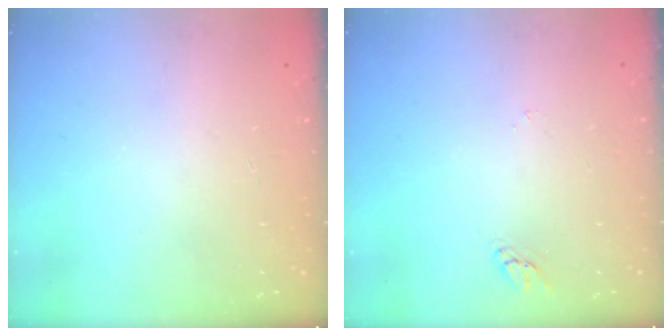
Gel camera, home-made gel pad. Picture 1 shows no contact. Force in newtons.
{"total": 2.0, "press": 2.0, "slide": 0.2}